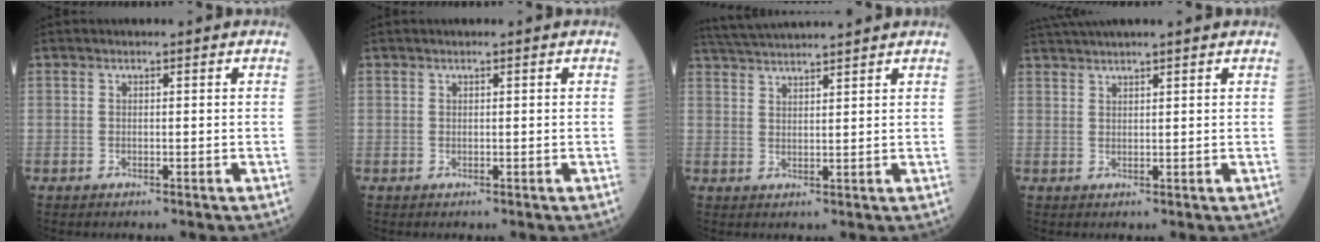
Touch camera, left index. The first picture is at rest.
{"total": 0.0}
{"total": 9.2, "force": [8.6, -0.9, 3.0], "torque": [-0.059, 0.033, 0.138]}
{"total": 7.1, "force": [6.3, -0.4, 3.3], "torque": [-0.057, 0.036, 0.092]}